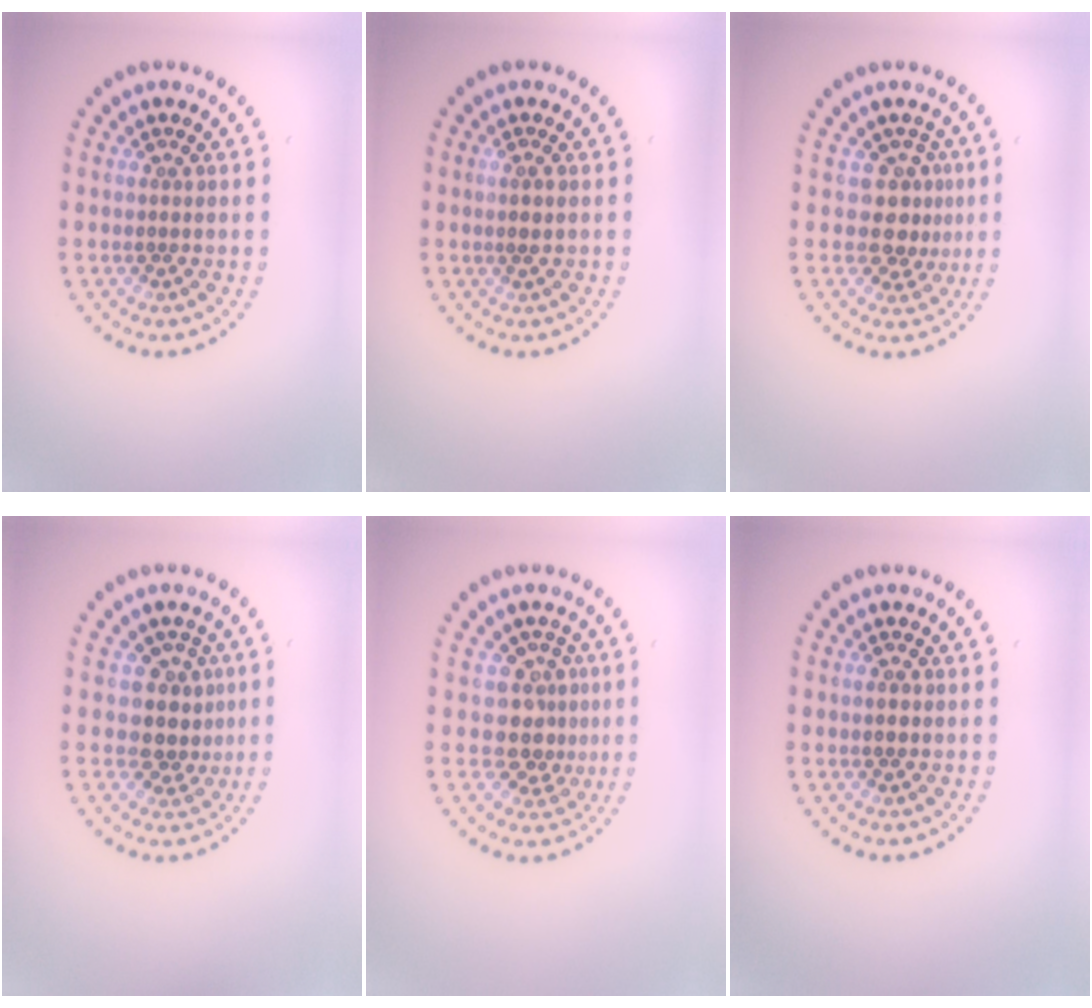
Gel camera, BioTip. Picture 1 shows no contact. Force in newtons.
{"total": 0.6, "press": 0.5, "slide": 0.4}
{"total": 2.9, "press": 2.4, "slide": 1.6}
{"total": 2.9, "press": 2.4, "slide": 1.7}
{"total": 3.2, "press": 2.5, "slide": 1.9}
{"total": 1.3, "press": 1.3, "slide": 0.3}